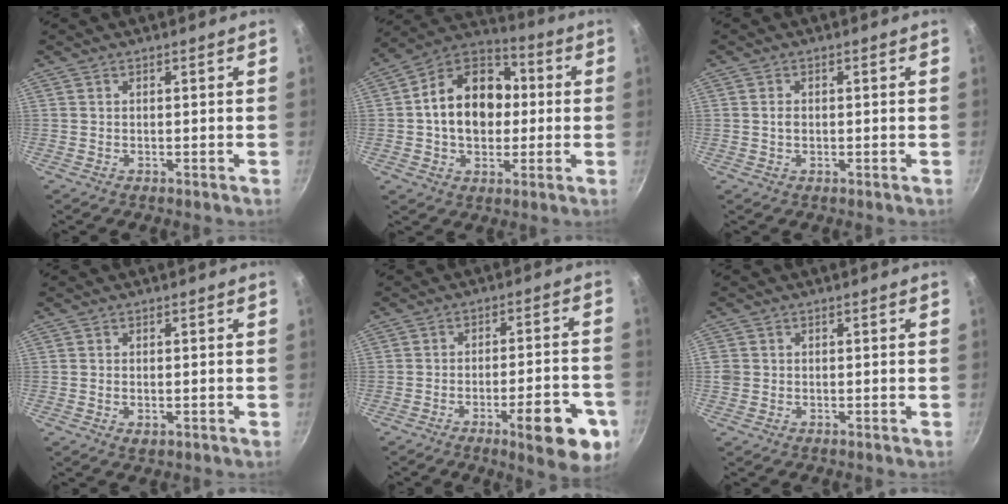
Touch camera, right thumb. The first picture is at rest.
{"total": 17.1, "force": [0.5, 12.8, 11.4], "torque": [-0.153, 0.033, -0.006]}
{"total": 1.7, "force": [0.0, 1.2, 1.1], "torque": [-0.019, 0.002, 0.001]}
{"total": 1.7, "force": [-0.4, 1.0, 1.3], "torque": [-0.021, -0.004, -0.005]}
{"total": 14.1, "force": [-6.4, 4.0, 11.9], "torque": [-0.129, 0.028, -0.082]}
{"total": 1.9, "force": [-0.2, 1.7, 0.7], "torque": [-0.012, 0.003, -0.004]}